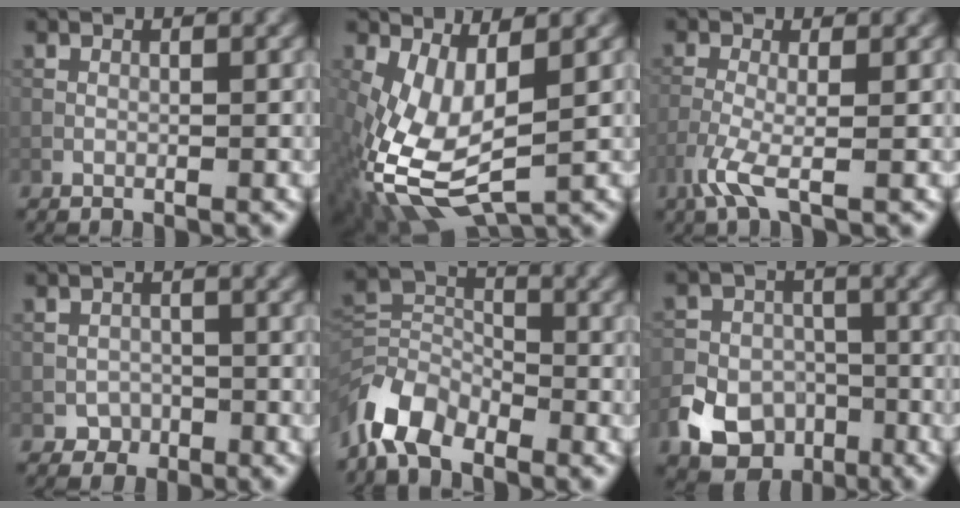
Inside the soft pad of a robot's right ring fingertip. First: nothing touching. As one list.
[{"total": 9.3, "force": [-1.3, 4.5, 8.0], "torque": [-0.195, -0.015, -0.016]}, {"total": 3.1, "force": [-1.5, 0.5, 2.7], "torque": [-0.067, -0.004, -0.042]}, {"total": 1.5, "force": [-0.7, 1.3, 0.1], "torque": [0.006, 0.002, -0.013]}, {"total": 5.9, "force": [-4.2, 3.1, 2.7], "torque": [-0.051, -0.004, -0.096]}, {"total": 7.9, "force": [-4.1, 6.1, 2.9], "torque": [-0.035, -0.011, -0.089]}]